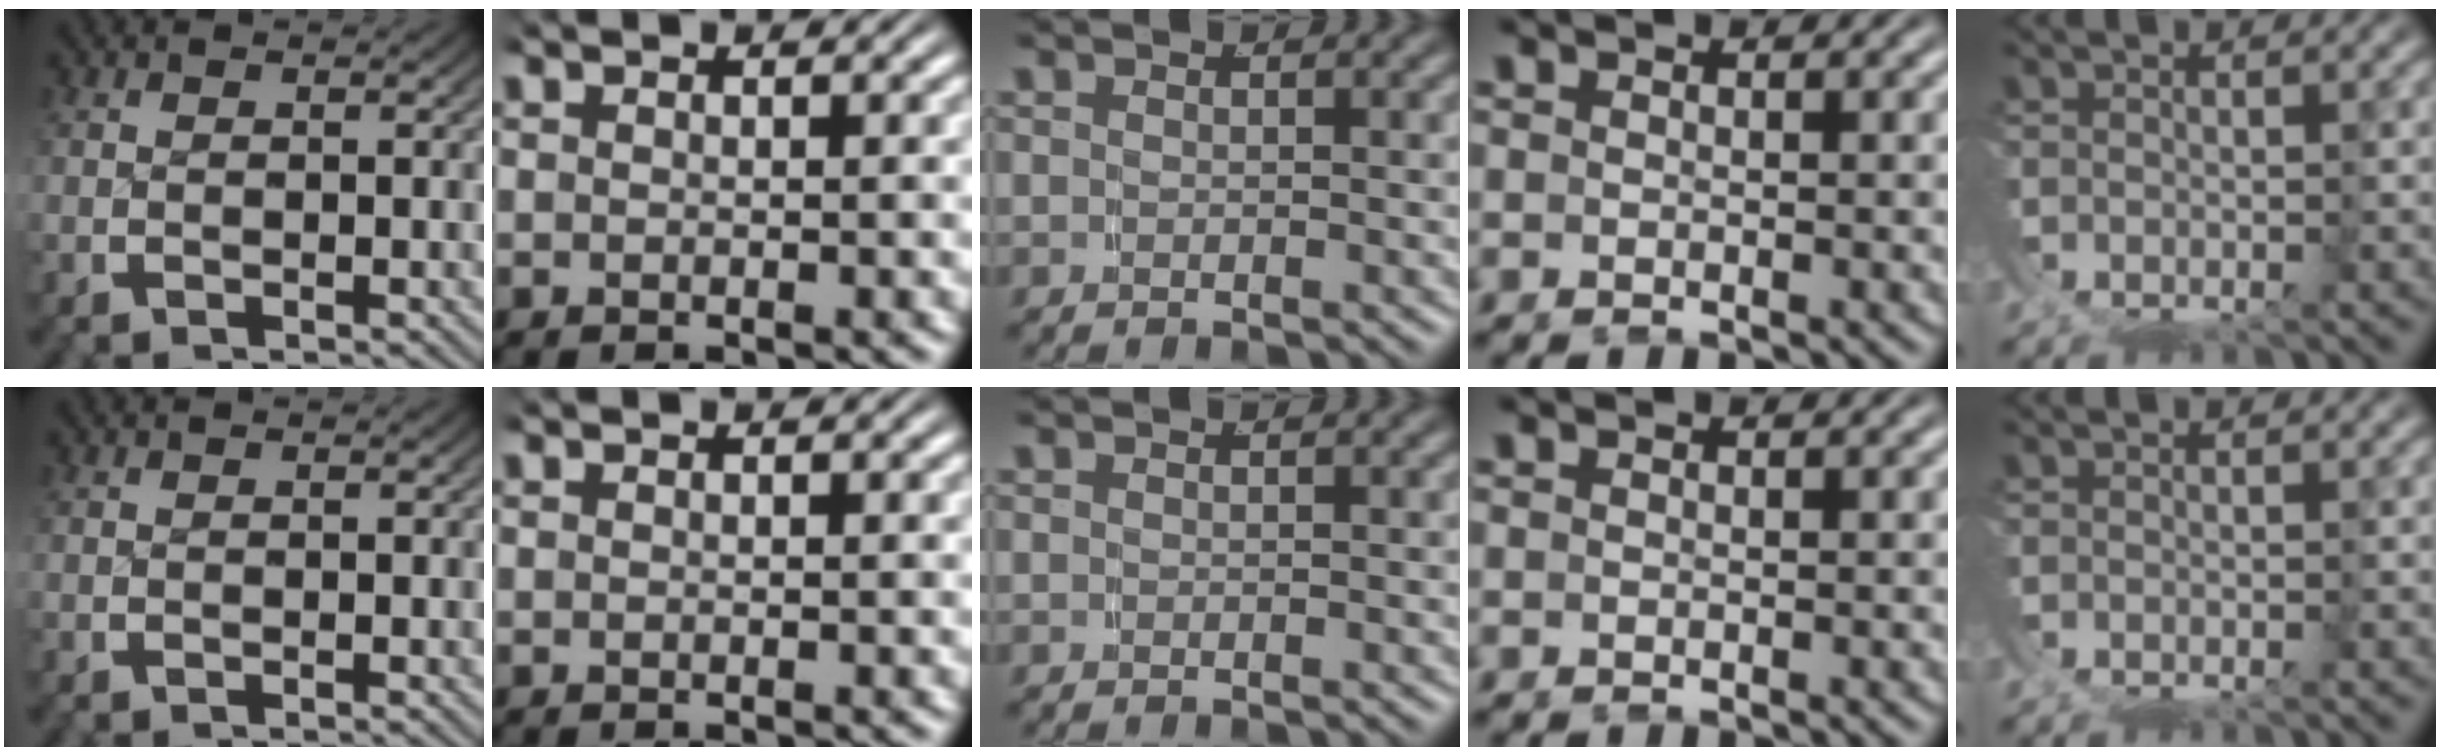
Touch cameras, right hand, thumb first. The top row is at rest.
{}